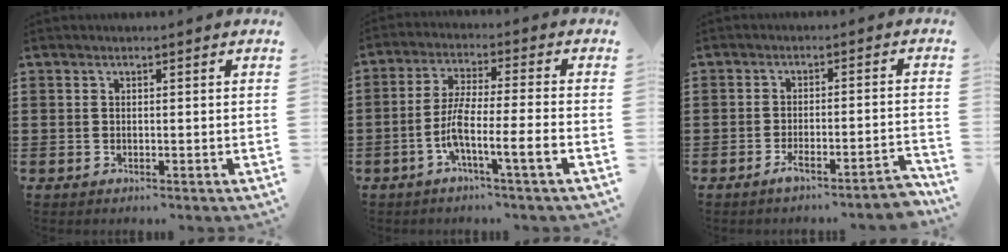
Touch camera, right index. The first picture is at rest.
{"total": 7.3, "force": [-3.2, 0.2, 6.5], "torque": [-0.133, -0.007, -0.067]}
{"total": 4.1, "force": [-3.2, -0.1, 2.6], "torque": [-0.044, -0.009, -0.060]}